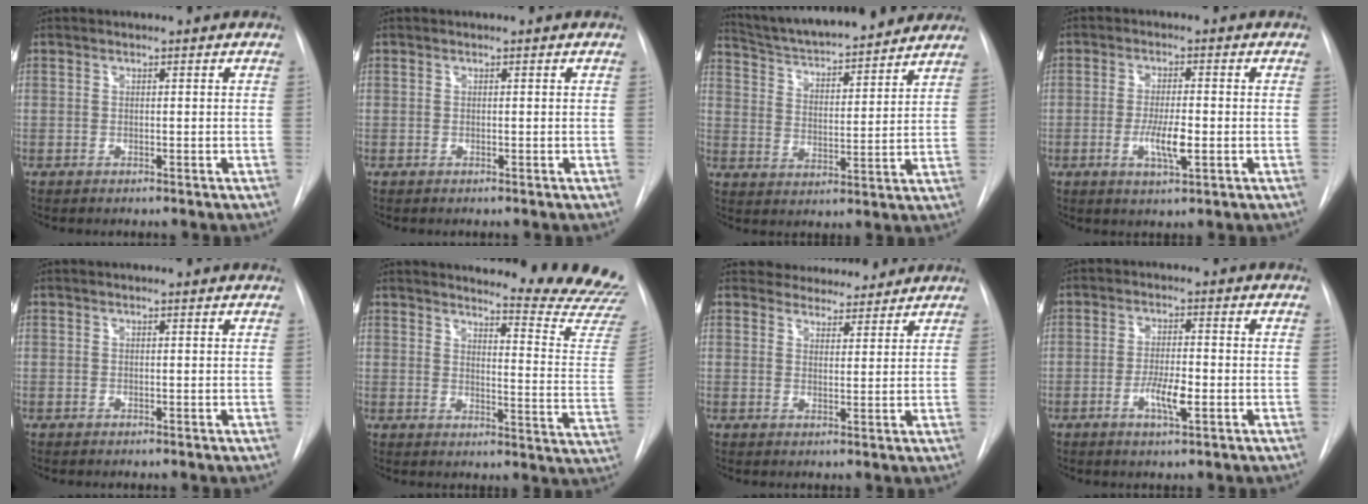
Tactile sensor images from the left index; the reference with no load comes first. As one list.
[{"total": 0.0}, {"total": 20.1, "force": [18.0, 3.0, 8.2], "torque": [-0.131, 0.013, 0.264]}, {"total": 5.2, "force": [-1.2, 1.0, 4.9], "torque": [-0.094, -0.007, -0.020]}, {"total": 1.2, "force": [1.2, 0.0, 0.3], "torque": [-0.012, 0.007, 0.014]}, {"total": 19.9, "force": [19.5, -0.3, 4.3], "torque": [-0.055, -0.160, 0.209]}, {"total": 7.6, "force": [7.2, 2.4, 0.9], "torque": [0.001, 0.006, 0.093]}, {"total": 4.6, "force": [-1.6, 0.9, 4.3], "torque": [-0.079, -0.002, -0.026]}]